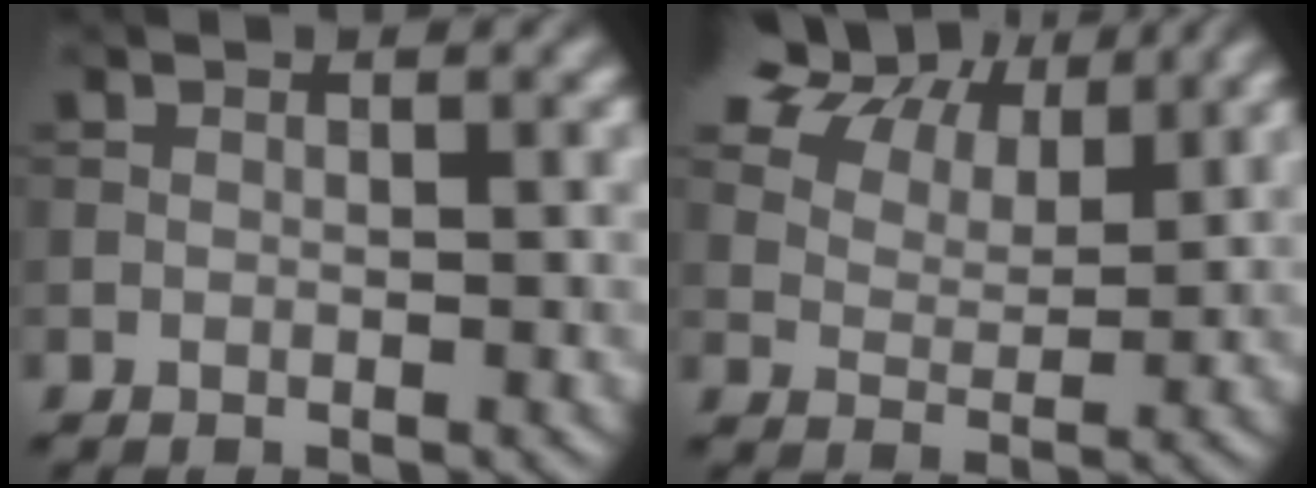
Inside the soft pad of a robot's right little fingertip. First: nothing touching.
{"total": 10.7, "force": [7.6, 5.4, 5.2], "torque": [-0.141, 0.016, 0.157]}